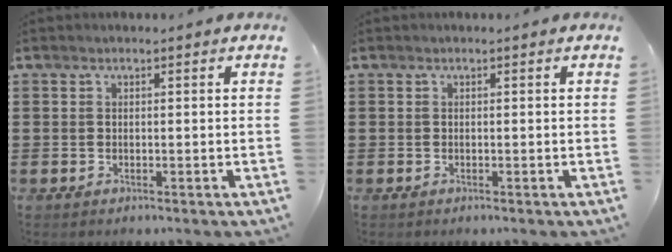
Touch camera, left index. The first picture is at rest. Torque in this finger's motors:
{"motor_torque": [0.00, 0.00, 0.00, 0.00]}